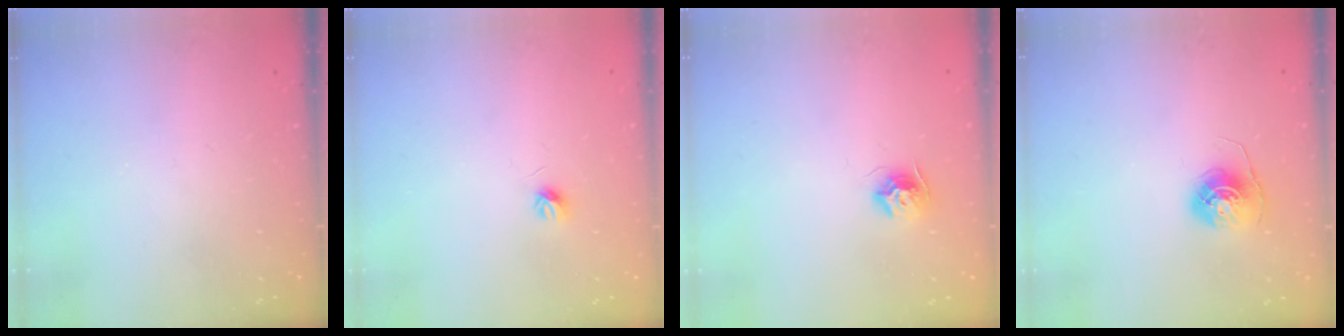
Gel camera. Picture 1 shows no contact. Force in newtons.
{"total": 4.1, "press": 4.0, "slide": 0.6}
{"total": 8.1, "press": 8.1, "slide": 0.2}
{"total": 6.9, "press": 6.9, "slide": 0.5}